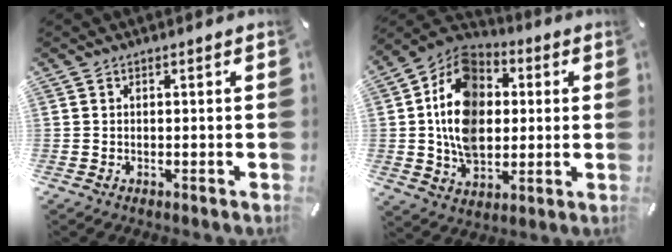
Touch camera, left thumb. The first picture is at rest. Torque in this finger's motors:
{"motor_torque": [2.52, 2.49, 1.09, 0.51, 0.57]}